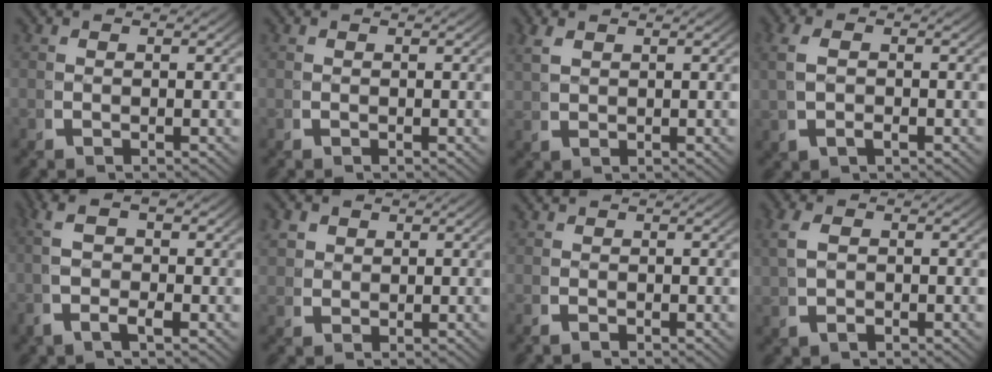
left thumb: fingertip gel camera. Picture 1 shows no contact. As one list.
[{"total": 0.0}, {"total": 1.7, "force": [1.4, 0.5, 0.7], "torque": [-0.014, 0.005, 0.037]}, {"total": 2.5, "force": [0.3, 1.3, 2.2], "torque": [-0.054, 0.002, 0.009]}, {"total": 3.7, "force": [0.4, 1.4, 3.4], "torque": [-0.076, 0.005, 0.000]}, {"total": 2.4, "force": [1.6, 1.6, 0.8], "torque": [-0.017, -0.003, 0.035]}, {"total": 0.0}, {"total": 2.3, "force": [0.5, 1.4, 1.7], "torque": [-0.042, 0.000, 0.013]}]